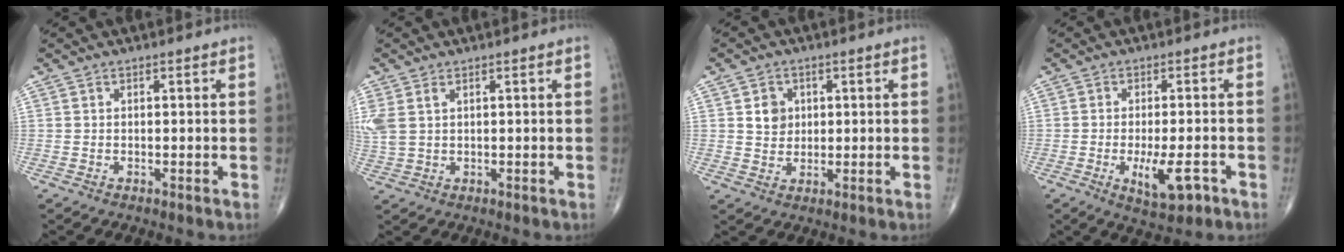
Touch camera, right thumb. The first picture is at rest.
{"total": 5.0, "force": [1.7, 2.9, 3.7], "torque": [-0.110, 0.012, 0.045]}
{"total": 4.2, "force": [1.1, 3.6, 1.8], "torque": [-0.010, -0.003, 0.019]}
{"total": 7.2, "force": [-2.7, 2.4, 6.2], "torque": [-0.094, -0.003, -0.036]}